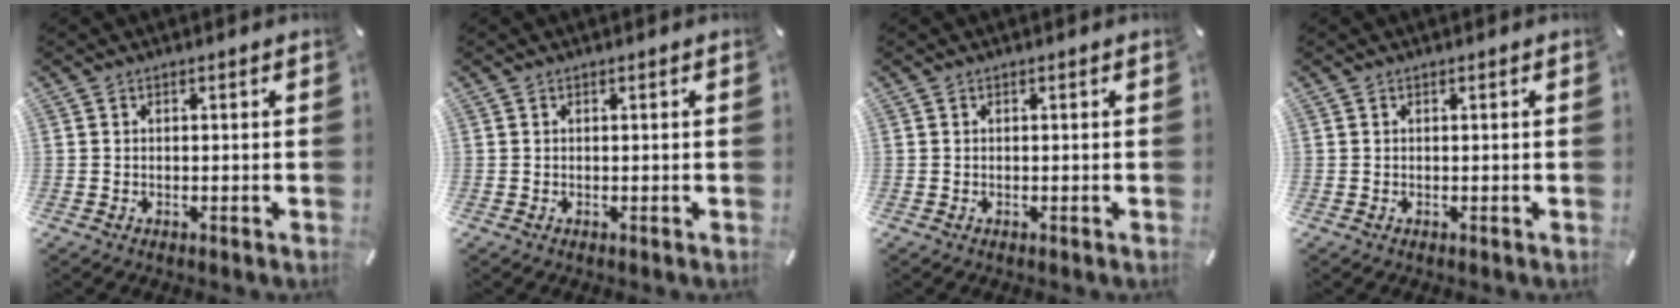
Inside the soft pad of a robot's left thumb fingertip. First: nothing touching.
{"total": 0.0}
{"total": 0.0}
{"total": 0.0}